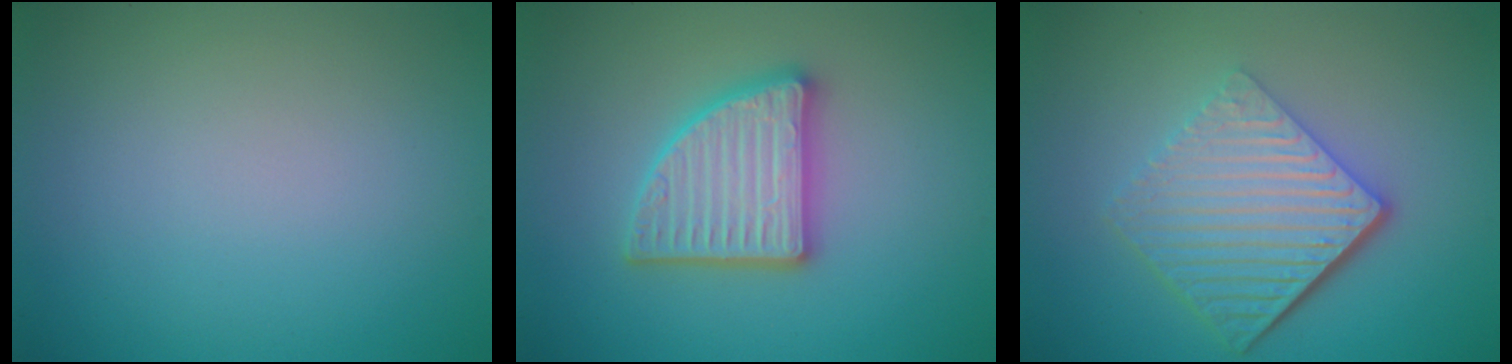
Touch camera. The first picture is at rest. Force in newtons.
{"total": 4.9, "press": 4.8, "slide": 0.7}
{"total": 6.8, "press": 4.4, "slide": 5.2}